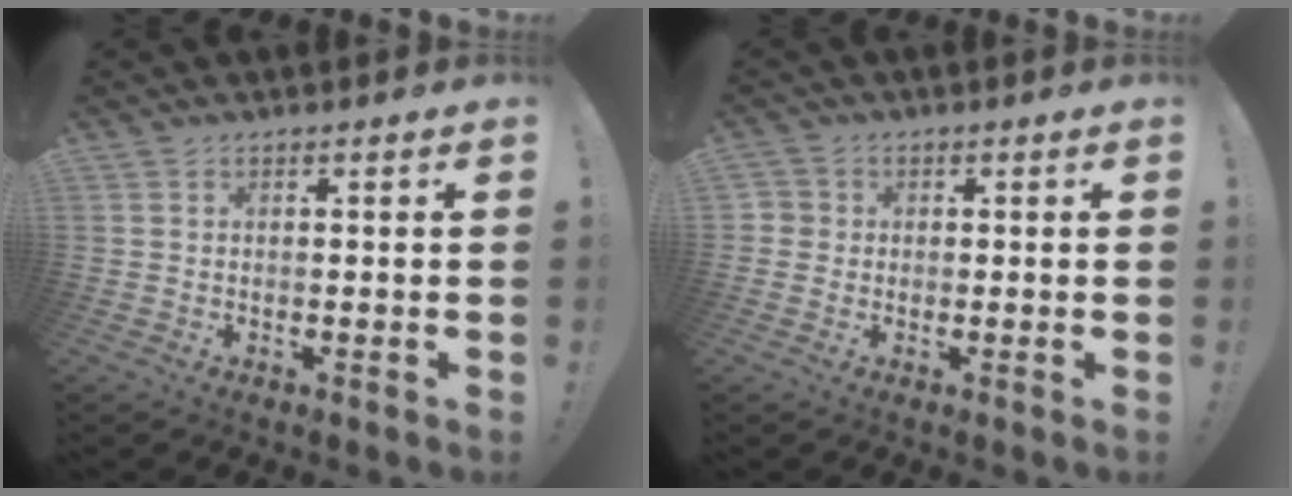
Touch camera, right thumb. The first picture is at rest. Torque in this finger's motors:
{"motor_torque": [0.01, -0.16, -0.02, -0.23, -0.01]}